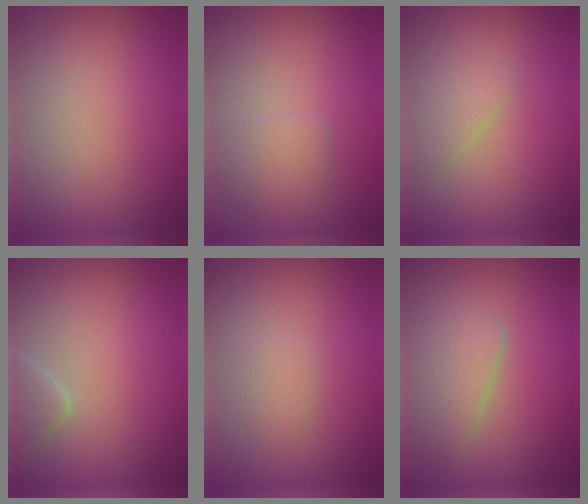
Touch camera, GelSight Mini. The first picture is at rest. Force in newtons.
{"total": 2.2, "press": 2.2, "slide": 0.1}
{"total": 1.9, "press": 1.8, "slide": 0.1}
{"total": 2.0, "press": 2.0, "slide": 0.1}
{"total": 1.1, "press": 1.1, "slide": 0.1}
{"total": 3.6, "press": 3.6, "slide": 0.3}